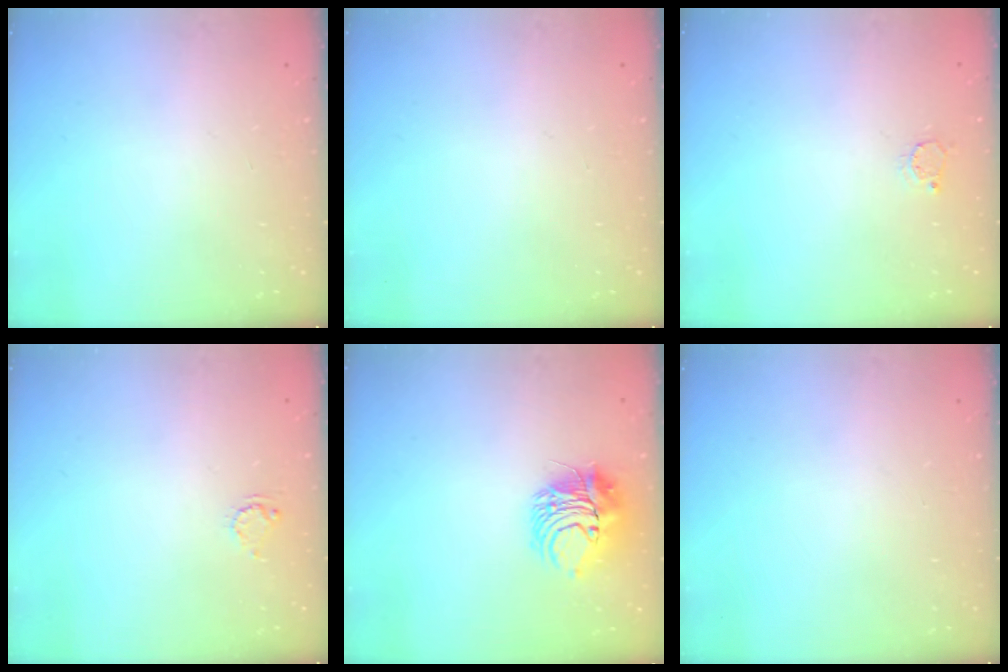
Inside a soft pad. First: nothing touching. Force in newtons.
{"total": 0.0}
{"total": 2.7, "press": 2.7, "slide": 0.2}
{"total": 3.5, "press": 3.5, "slide": 0.2}
{"total": 9.0, "press": 8.9, "slide": 0.9}
{"total": 0.0}